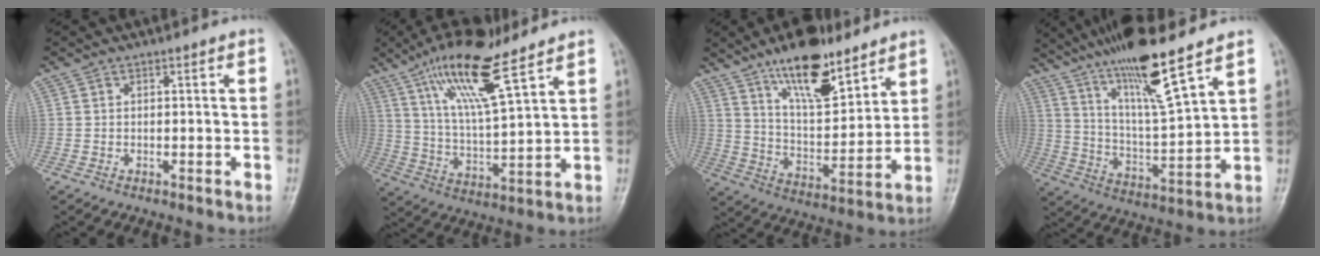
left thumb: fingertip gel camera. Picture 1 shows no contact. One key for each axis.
{"total": 15.7, "fx": 9.8, "fy": 3.8, "fz": 11.7, "tx": -0.204, "ty": -0.040, "tz": 0.186}
{"total": 16.1, "fx": 10.9, "fy": 6.2, "fz": 10.1, "tx": -0.132, "ty": -0.066, "tz": 0.192}
{"total": 16.0, "fx": 11.0, "fy": 1.8, "fz": 11.5, "tx": -0.201, "ty": -0.058, "tz": 0.203}